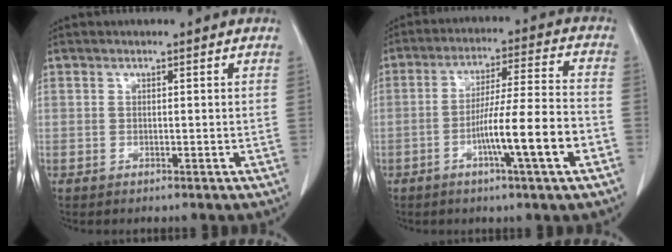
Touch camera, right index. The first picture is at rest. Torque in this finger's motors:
{"motor_torque": [1.62, -0.52, 0.54, 0.19]}